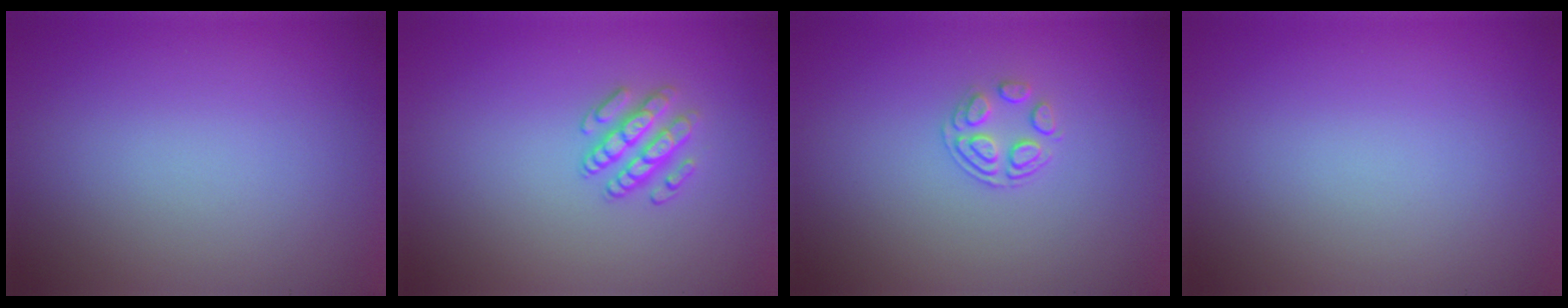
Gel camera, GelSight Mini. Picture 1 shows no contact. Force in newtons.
{"total": 2.5, "press": 2.4, "slide": 0.6}
{"total": 1.8, "press": 1.2, "slide": 1.4}
{"total": 0.0}